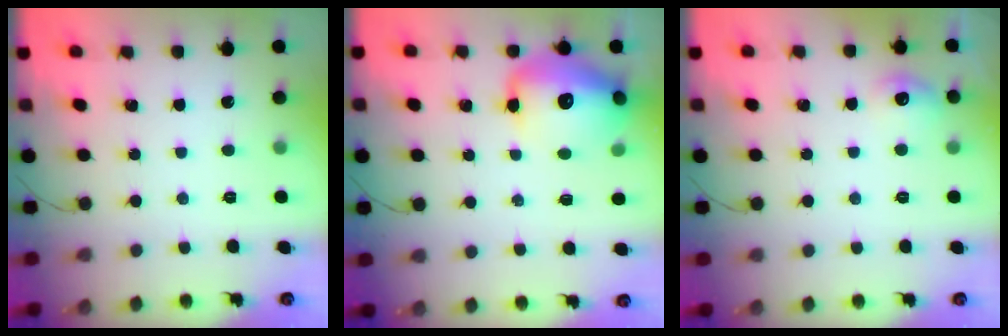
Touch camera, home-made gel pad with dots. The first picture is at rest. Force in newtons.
{"total": 16.3, "press": 15.9, "slide": 3.7}
{"total": 7.6, "press": 7.5, "slide": 1.3}